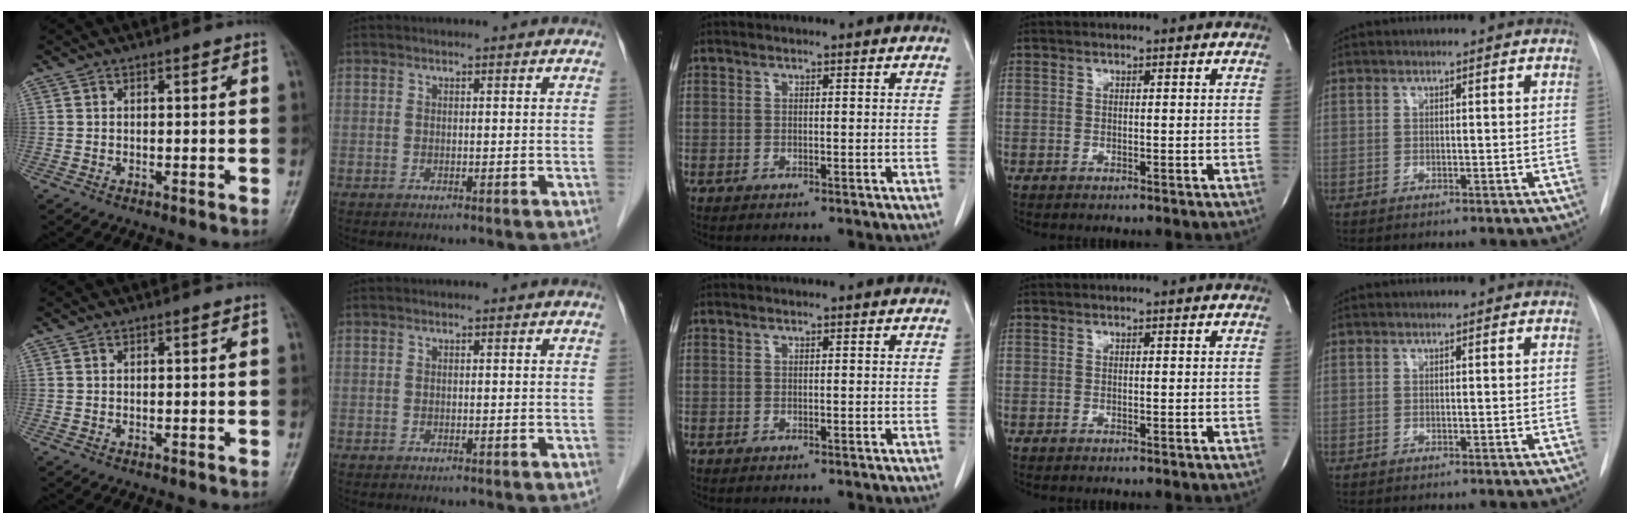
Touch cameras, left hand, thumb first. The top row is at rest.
{}